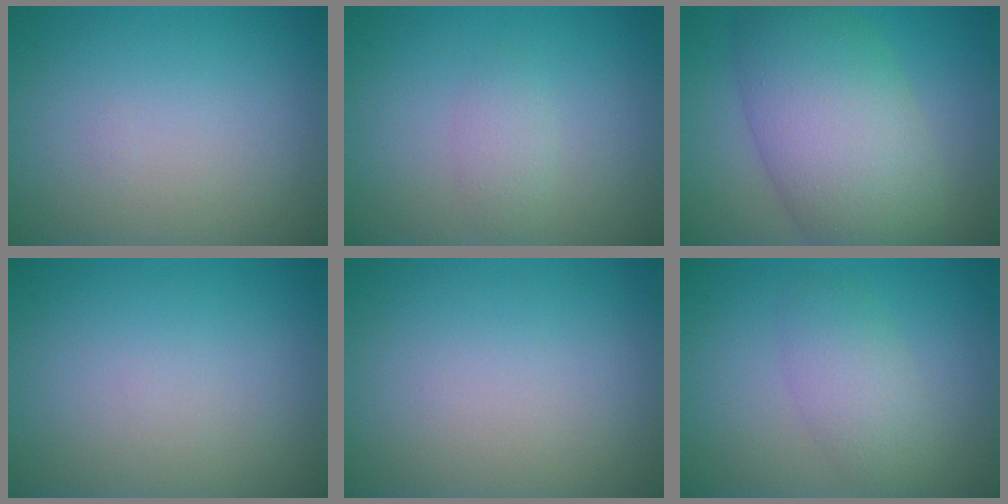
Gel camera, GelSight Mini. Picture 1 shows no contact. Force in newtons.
{"total": 1.4, "press": 1.4, "slide": 0.0}
{"total": 9.6, "press": 9.6, "slide": 0.2}
{"total": 0.0}
{"total": 0.0}
{"total": 3.0, "press": 3.0, "slide": 0.2}